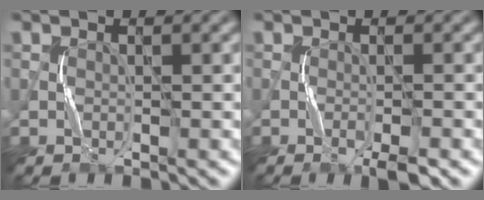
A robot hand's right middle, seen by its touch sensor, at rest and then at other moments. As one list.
[{"total": 2.2, "force": [-1.3, 0.2, 1.7], "torque": [-0.030, 0.005, -0.024]}]